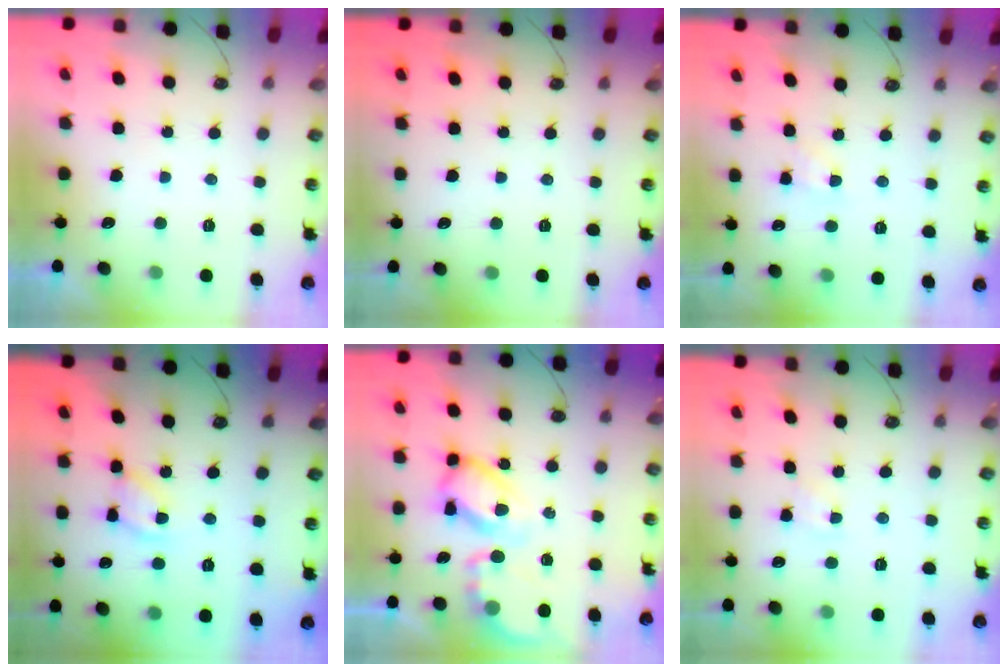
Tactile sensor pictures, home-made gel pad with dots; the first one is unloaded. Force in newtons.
{"total": 0.0}
{"total": 4.8, "press": 4.8, "slide": 0.6}
{"total": 8.5, "press": 8.5, "slide": 0.4}
{"total": 13.4, "press": 13.3, "slide": 1.3}
{"total": 3.0, "press": 2.9, "slide": 0.4}